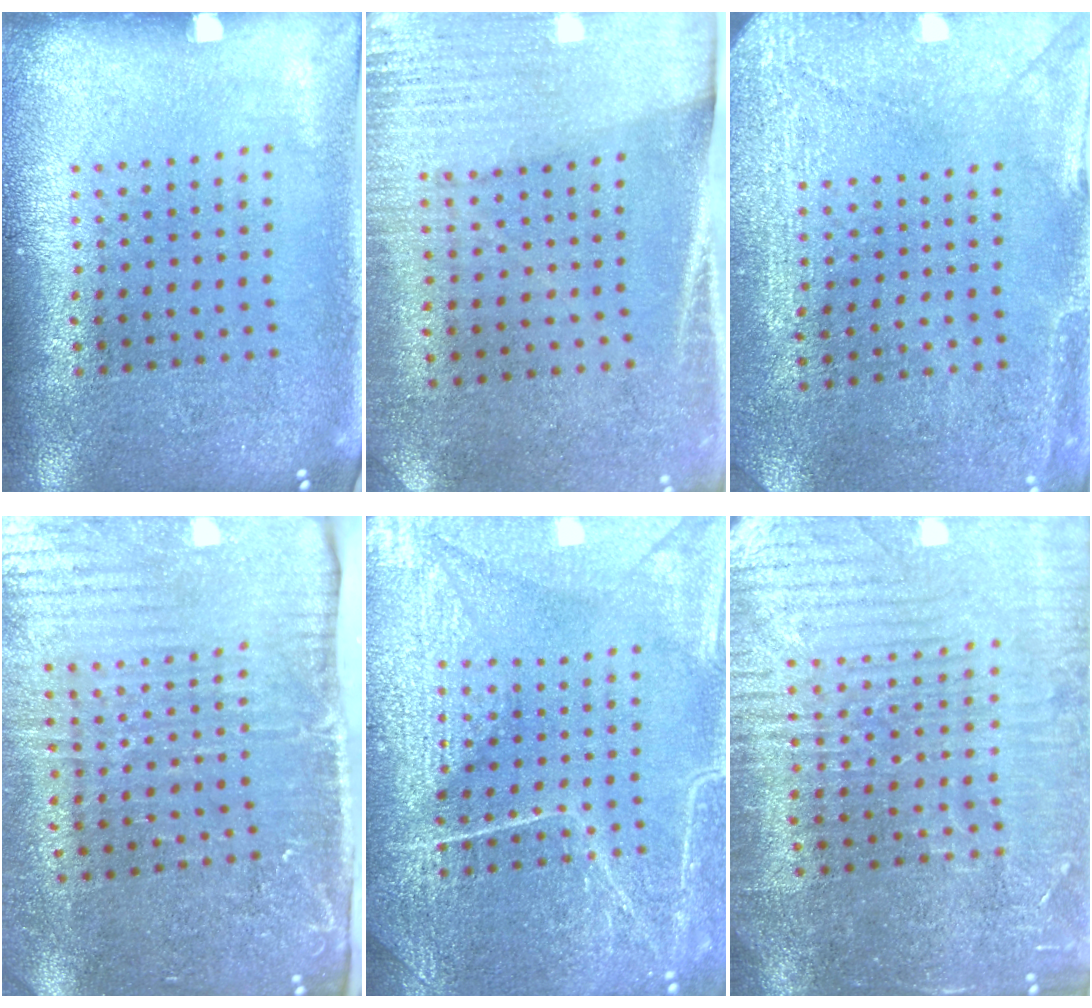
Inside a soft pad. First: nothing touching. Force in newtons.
{"total": 2.8, "press": 2.5, "slide": 1.3}
{"total": 3.0, "press": 2.7, "slide": 1.1}
{"total": 4.5, "press": 3.7, "slide": 2.5}
{"total": 4.2, "press": 4.2, "slide": 0.3}
{"total": 4.4, "press": 4.1, "slide": 1.5}